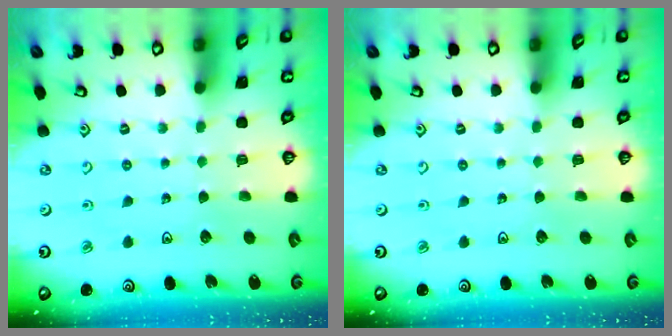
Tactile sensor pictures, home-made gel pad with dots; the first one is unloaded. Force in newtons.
{"total": 0.0}